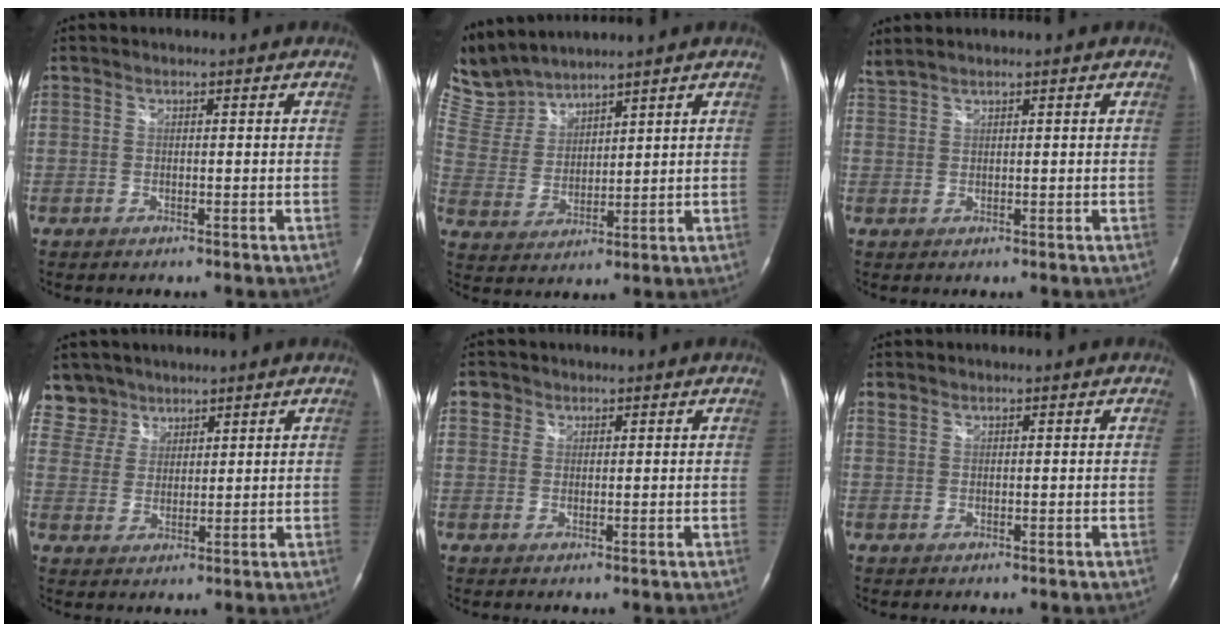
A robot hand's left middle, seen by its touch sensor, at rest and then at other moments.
{"total": 8.0, "force": [8.0, 0.5, 0.5], "torque": [-0.037, 0.016, 0.181]}
{"total": 3.0, "force": [2.7, -0.3, 1.4], "torque": [-0.038, 0.028, 0.057]}
{"total": 6.1, "force": [4.8, 3.7, -0.7], "torque": [0.021, 0.004, 0.095]}
{"total": 2.0, "force": [1.0, 1.8, 0.1], "torque": [0.010, 0.004, 0.009]}
{"total": 0.9, "force": [0.8, 0.5, 0.1], "torque": [-0.005, 0.009, 0.016]}